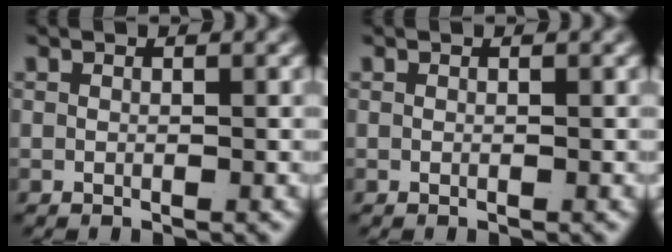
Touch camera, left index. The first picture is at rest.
{"total": 0.0}